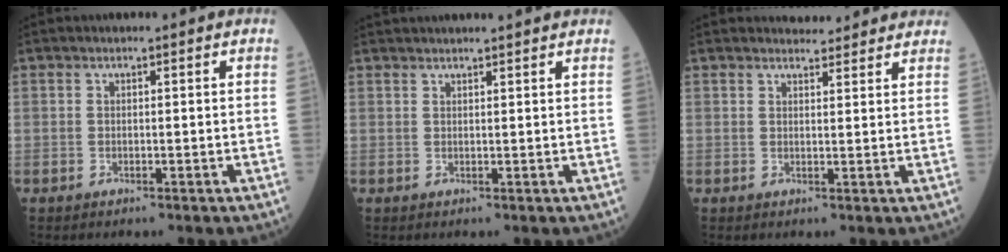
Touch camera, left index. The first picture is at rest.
{"total": 6.8, "force": [6.4, -0.1, 2.3], "torque": [-0.028, 0.032, 0.075]}
{"total": 5.5, "force": [5.2, 1.5, 0.9], "torque": [-0.003, 0.013, 0.053]}